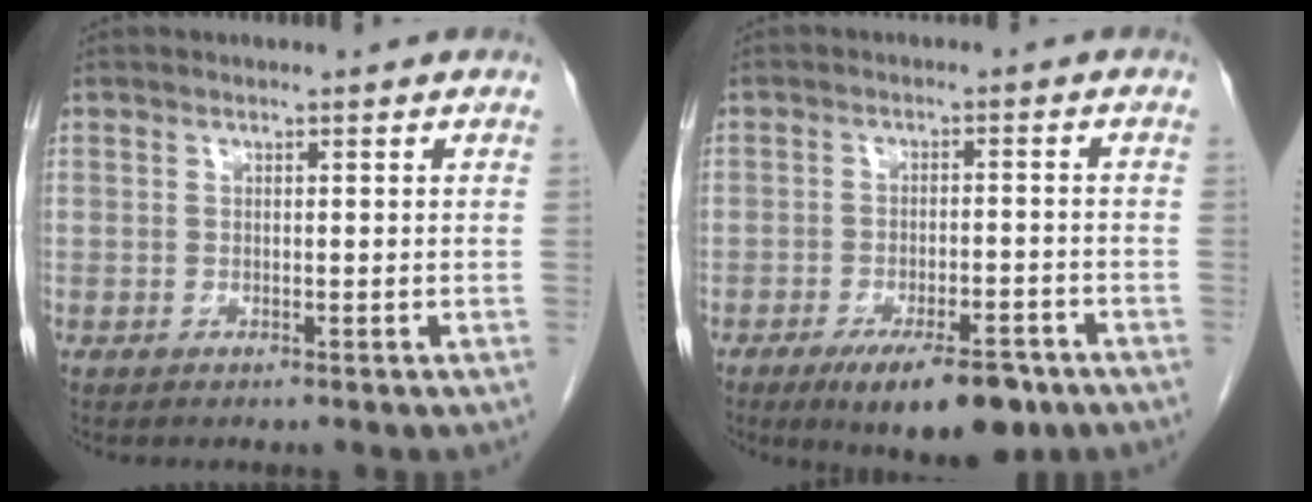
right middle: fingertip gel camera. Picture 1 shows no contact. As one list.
[{"total": 10.5, "force": [-7.1, 3.2, 7.1], "torque": [-0.099, -0.008, -0.105]}]